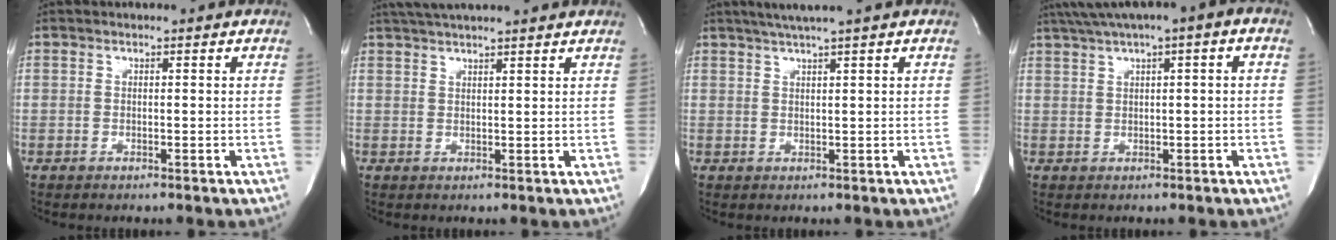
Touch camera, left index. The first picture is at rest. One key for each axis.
{"total": 10.8, "fx": 9.6, "fy": 0.2, "fz": 4.9, "tx": -0.084, "ty": 0.033, "tz": 0.134}
{"total": 4.4, "fx": 3.3, "fy": -1.1, "fz": 2.6, "tx": -0.045, "ty": 0.005, "tz": 0.060}
{"total": 7.5, "fx": 3.8, "fy": 0.7, "fz": 6.5, "tx": -0.115, "ty": 0.039, "tz": 0.062}